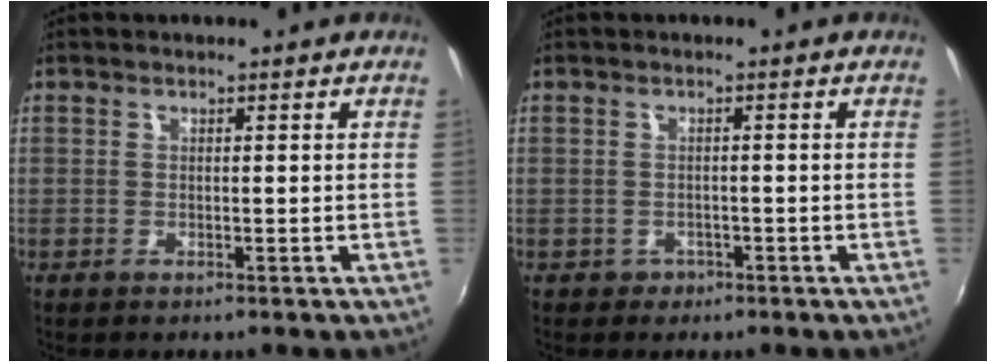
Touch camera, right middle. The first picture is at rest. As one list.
[{"total": 1.9, "force": [-1.0, 1.6, 0.3], "torque": [-0.007, -0.001, -0.011]}]